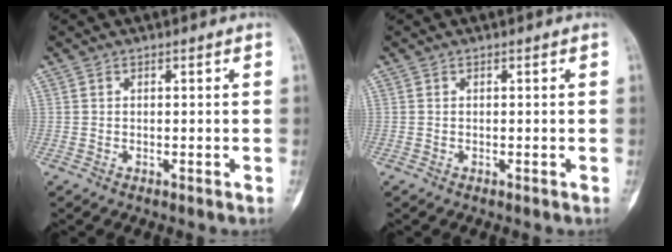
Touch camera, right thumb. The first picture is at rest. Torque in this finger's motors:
{"motor_torque": [1.36, 1.40, 0.06, -0.13, 0.03]}